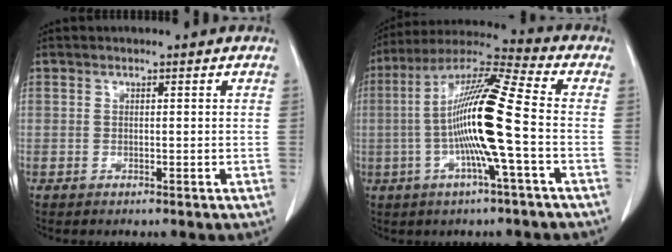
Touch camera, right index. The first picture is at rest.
{"total": 14.7, "force": [-2.1, -0.3, 14.5], "torque": [-0.276, 0.007, -0.051]}